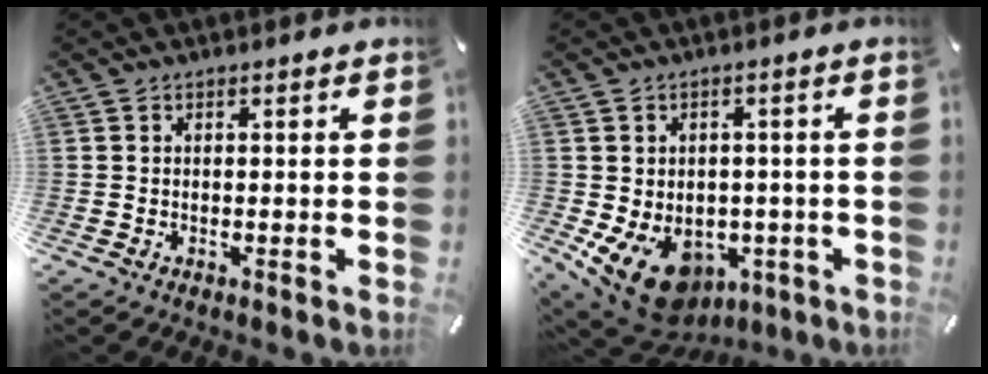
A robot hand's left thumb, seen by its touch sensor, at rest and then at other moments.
{"total": 11.8, "force": [-5.1, 8.2, 6.7], "torque": [-0.121, 0.019, -0.087]}